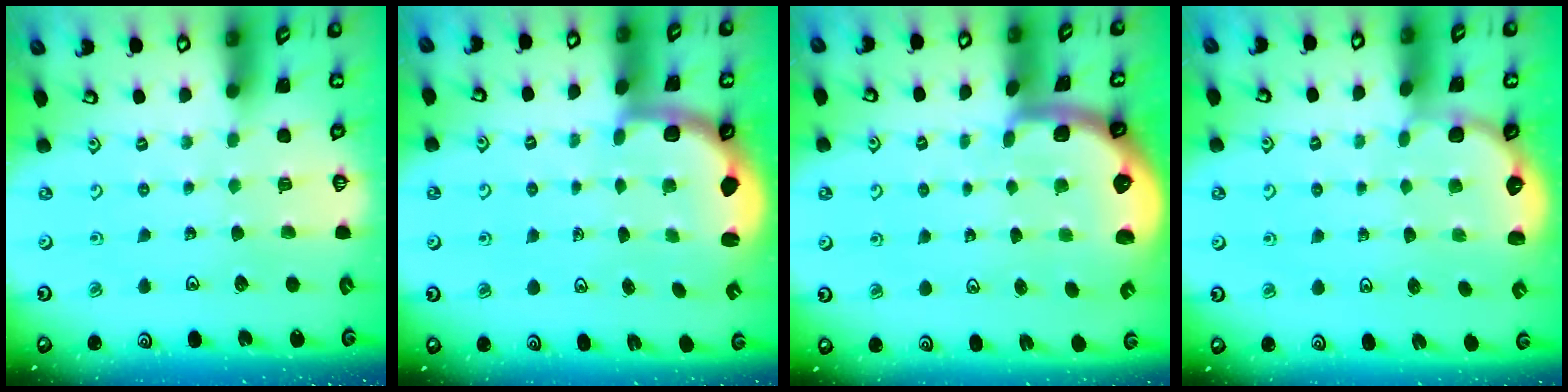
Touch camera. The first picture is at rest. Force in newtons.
{"total": 2.3, "press": 2.0, "slide": 1.2}
{"total": 2.4, "press": 2.3, "slide": 0.8}
{"total": 2.2, "press": 1.1, "slide": 1.9}